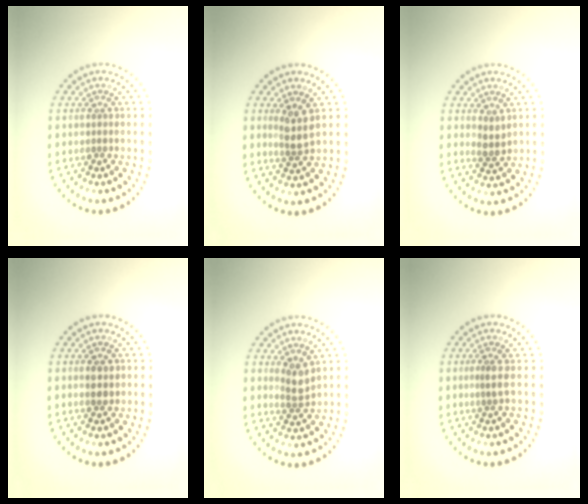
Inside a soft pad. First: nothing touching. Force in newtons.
{"total": 2.2, "press": 1.7, "slide": 1.4}
{"total": 1.5, "press": 1.3, "slide": 0.8}
{"total": 1.5, "press": 1.4, "slide": 0.4}
{"total": 1.9, "press": 1.5, "slide": 1.1}
{"total": 1.0, "press": 0.6, "slide": 0.8}